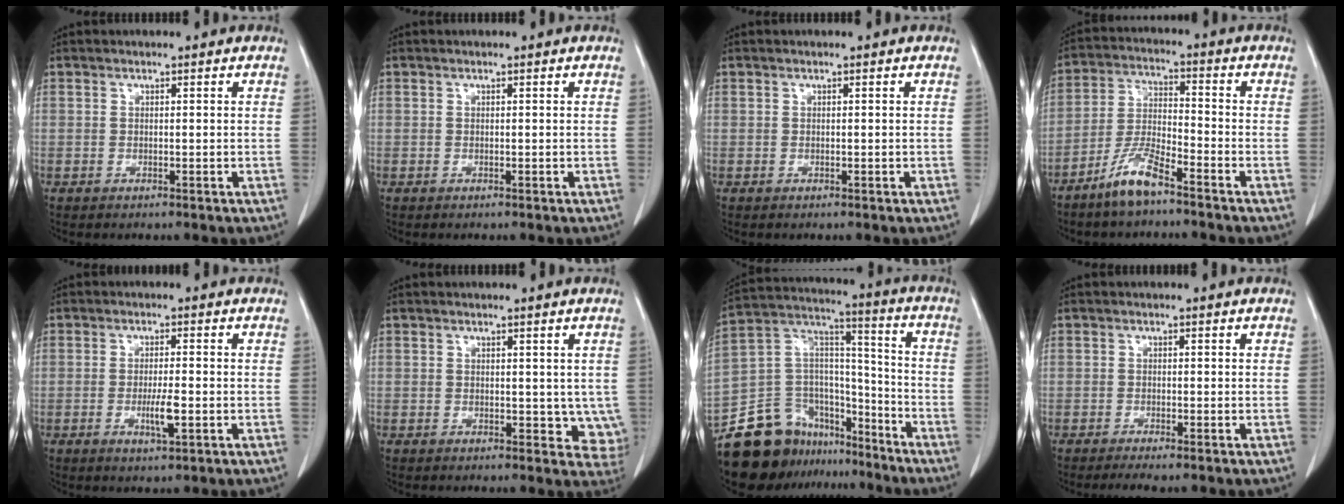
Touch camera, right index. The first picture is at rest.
{"total": 0.0}
{"total": 0.0}
{"total": 7.5, "force": [-5.6, 1.1, 4.9], "torque": [-0.108, -0.011, -0.113]}
{"total": 3.9, "force": [-1.1, 0.5, 3.7], "torque": [-0.069, -0.006, -0.017]}
{"total": 5.8, "force": [0.8, 3.7, 4.4], "torque": [-0.024, -0.011, 0.014]}
{"total": 18.9, "force": [-14.9, 9.8, 6.4], "torque": [-0.118, 0.071, -0.251]}
{"total": 2.3, "force": [-1.8, -0.1, 1.4], "torque": [-0.024, -0.006, -0.032]}